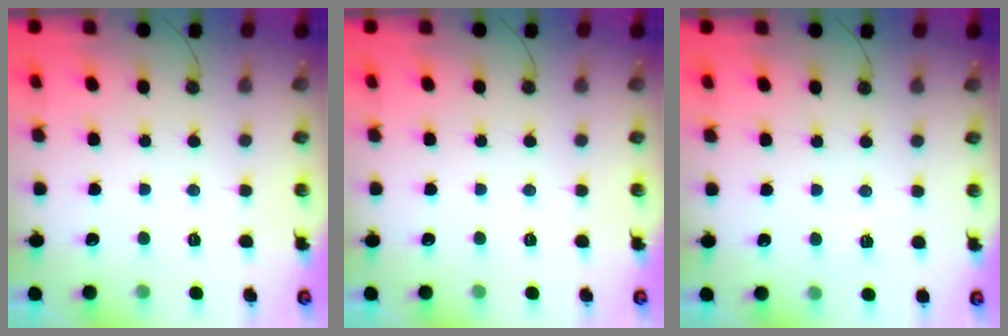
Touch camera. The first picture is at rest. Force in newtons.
{"total": 0.0}
{"total": 2.8, "press": 2.0, "slide": 2.0}